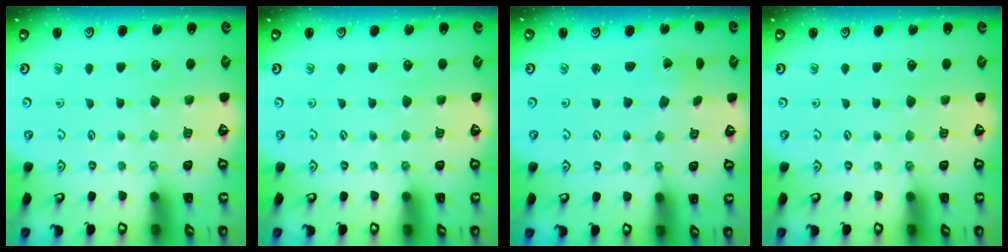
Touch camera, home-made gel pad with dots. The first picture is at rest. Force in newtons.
{"total": 0.0}
{"total": 1.3, "press": 1.3, "slide": 0.1}
{"total": 0.0}